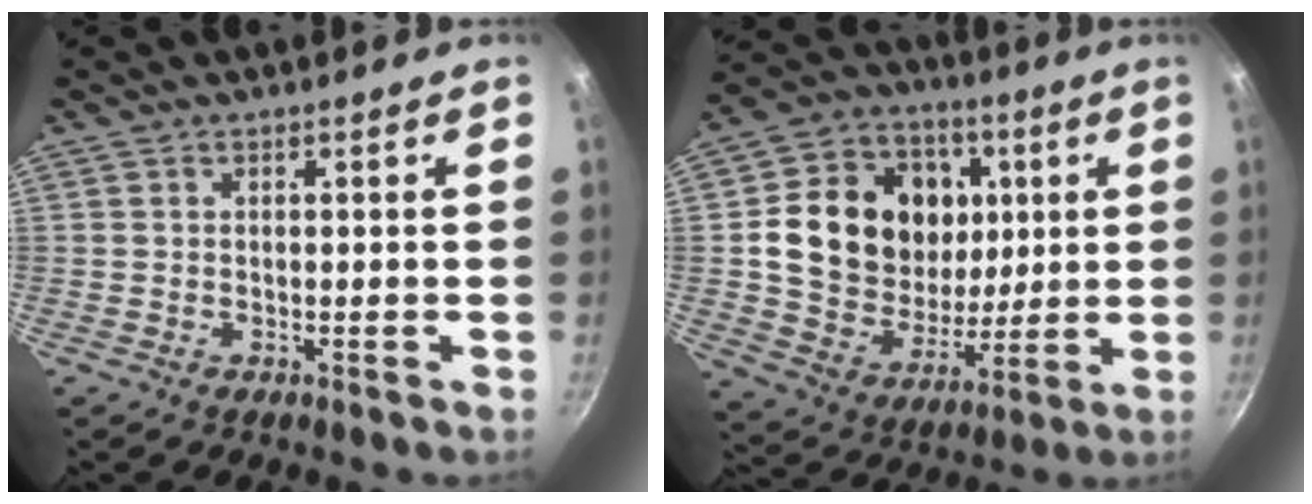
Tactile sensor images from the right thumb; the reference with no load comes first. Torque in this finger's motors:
{"motor_torque": [0.78, 0.94, 0.64, -0.49, 0.34]}